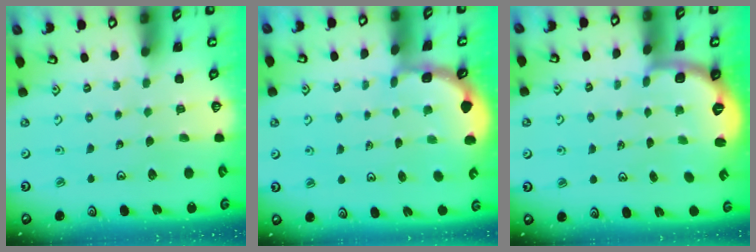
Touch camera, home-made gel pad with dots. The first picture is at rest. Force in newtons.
{"total": 2.0, "press": 2.0, "slide": 0.3}
{"total": 2.6, "press": 1.6, "slide": 2.1}